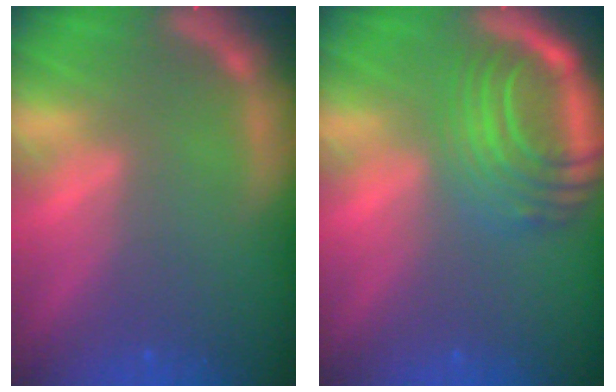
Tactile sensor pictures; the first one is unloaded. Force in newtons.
{"total": 9.0}